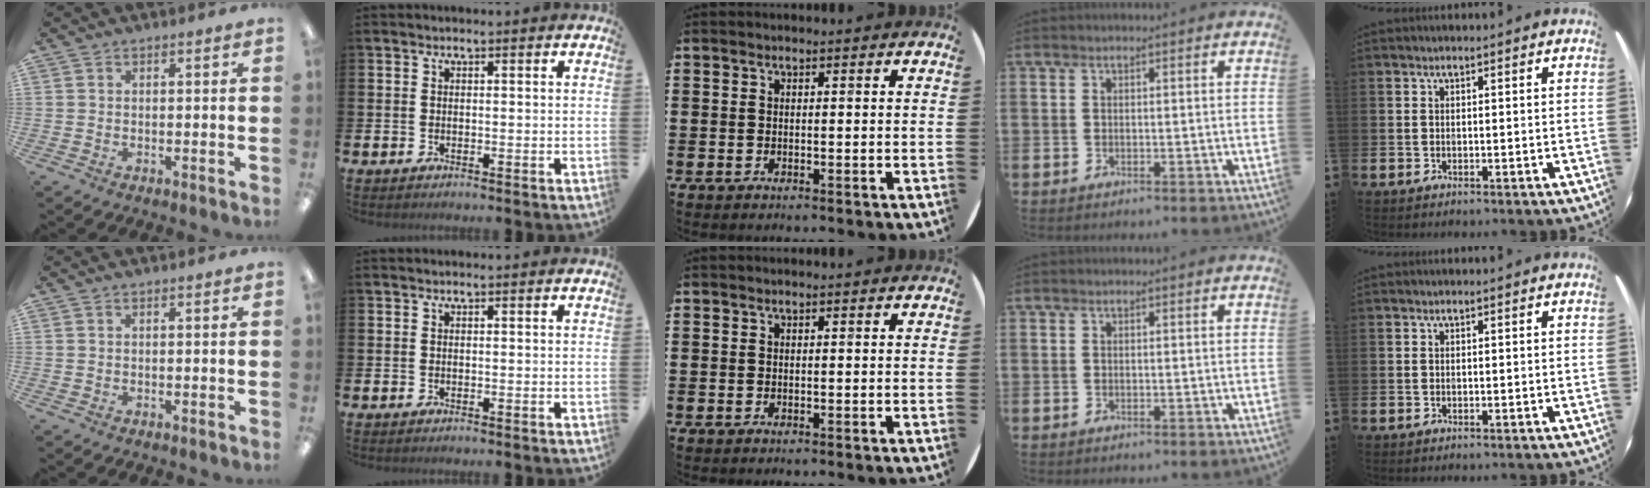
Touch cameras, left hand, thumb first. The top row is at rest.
{}